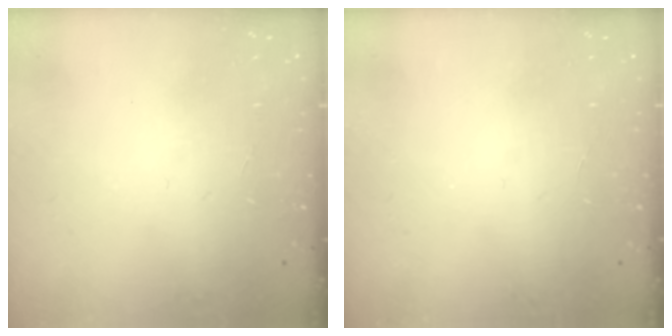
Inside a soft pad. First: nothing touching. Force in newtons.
{"total": 0.0}